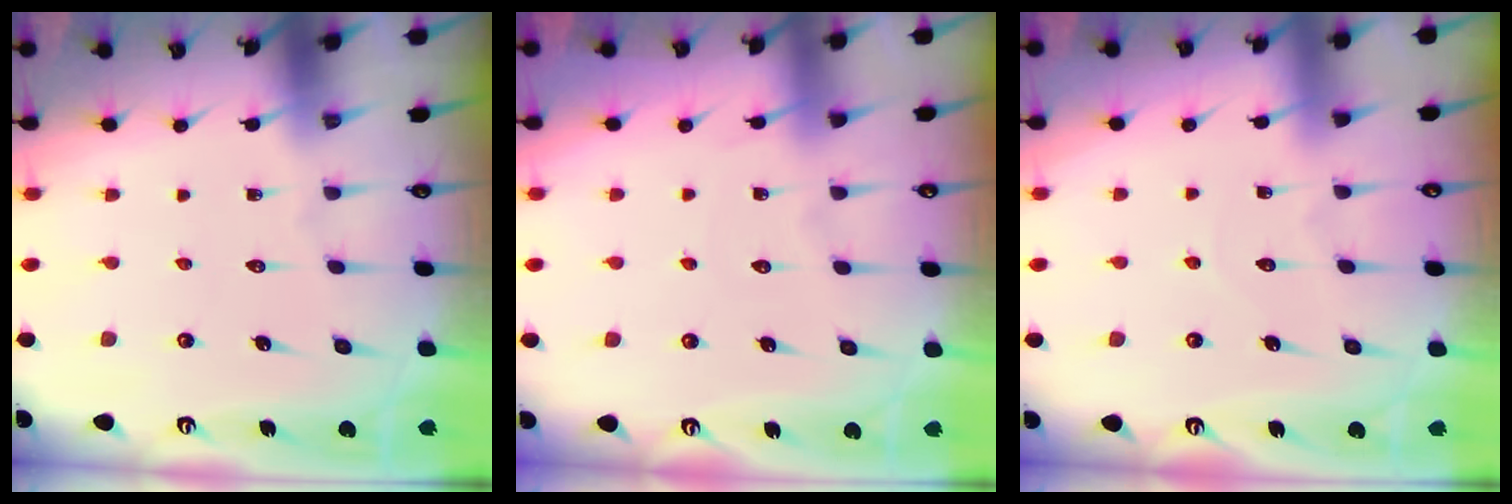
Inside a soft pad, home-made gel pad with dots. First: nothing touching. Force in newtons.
{"total": 2.7, "press": 2.6, "slide": 0.4}
{"total": 2.9, "press": 2.9, "slide": 0.3}